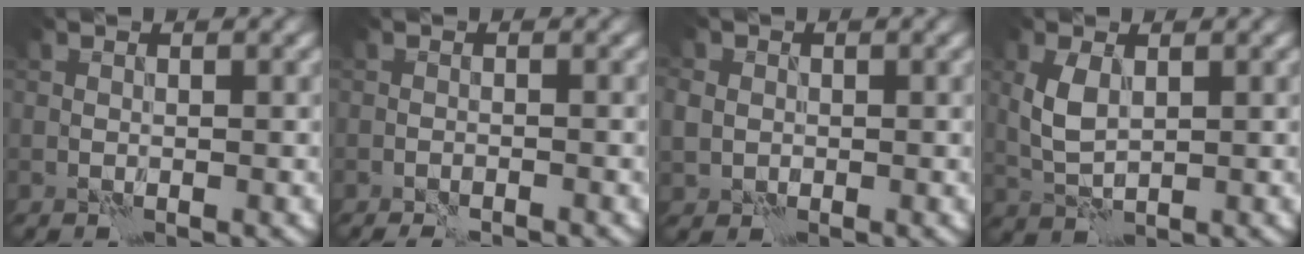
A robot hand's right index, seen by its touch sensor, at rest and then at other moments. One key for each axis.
{"total": 1.7, "fx": -1.6, "fy": 0.1, "fz": 0.6, "tx": -0.020, "ty": 0.003, "tz": -0.025}
{"total": 2.2, "fx": 0.1, "fy": 2.1, "fz": 0.7, "tx": -0.018, "ty": 0.008, "tz": 0.001}
{"total": 3.1, "fx": 0.7, "fy": 1.7, "fz": 2.5, "tx": -0.062, "ty": 0.003, "tz": 0.016}